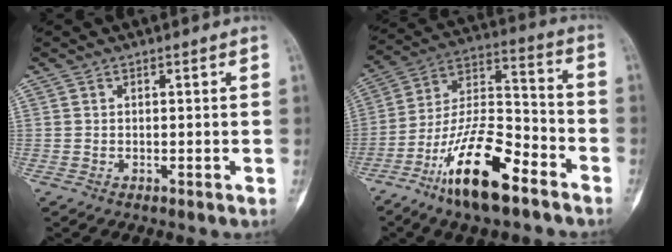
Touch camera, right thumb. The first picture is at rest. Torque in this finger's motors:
{"motor_torque": [0.28, 0.26, 1.61, -1.17, 0.19]}